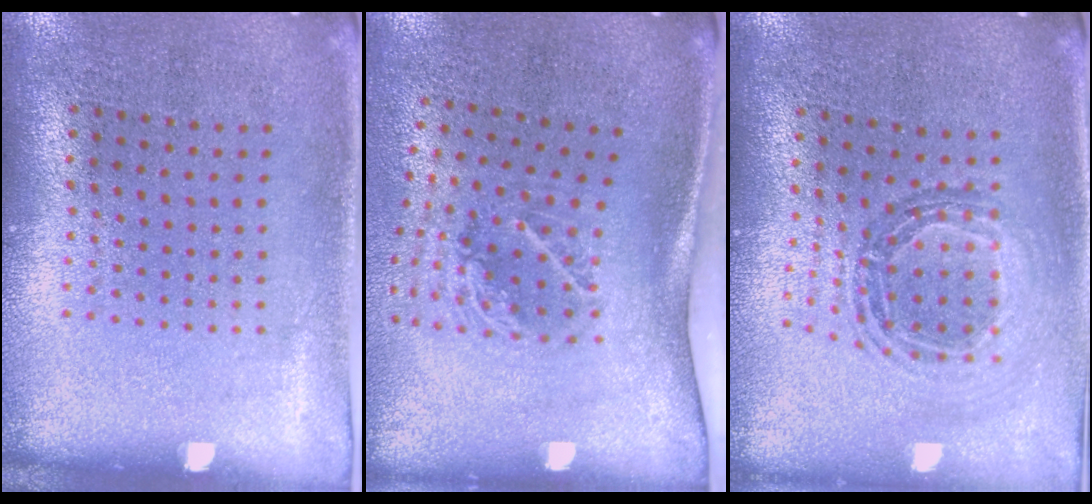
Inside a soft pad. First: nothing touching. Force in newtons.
{"total": 2.0, "press": 1.3, "slide": 1.6}
{"total": 0.9, "press": 0.9, "slide": 0.0}